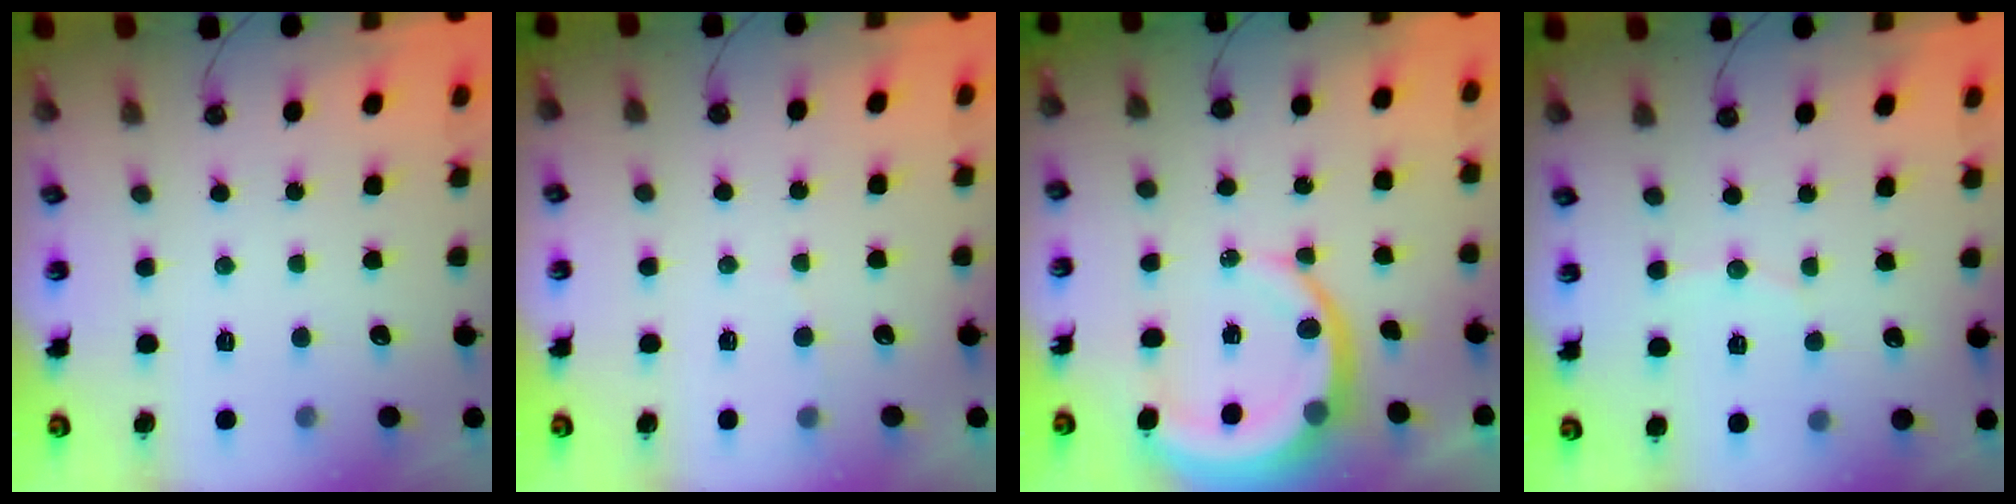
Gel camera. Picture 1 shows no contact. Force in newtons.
{"total": 2.8, "press": 2.8, "slide": 0.2}
{"total": 9.5, "press": 9.4, "slide": 1.0}
{"total": 5.3, "press": 5.2, "slide": 1.0}